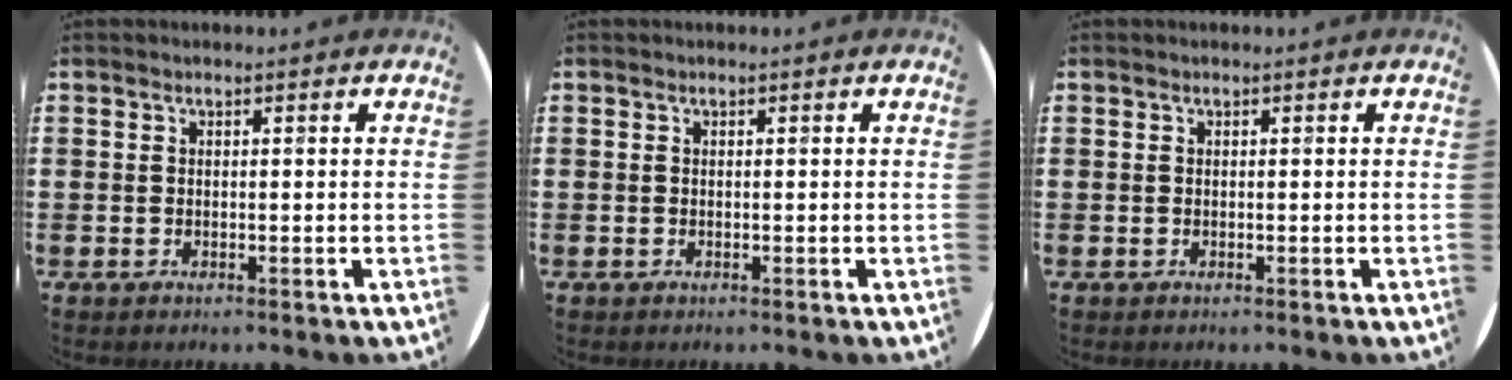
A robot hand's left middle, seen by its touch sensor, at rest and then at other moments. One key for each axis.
{"total": 0.0}
{"total": 0.0}